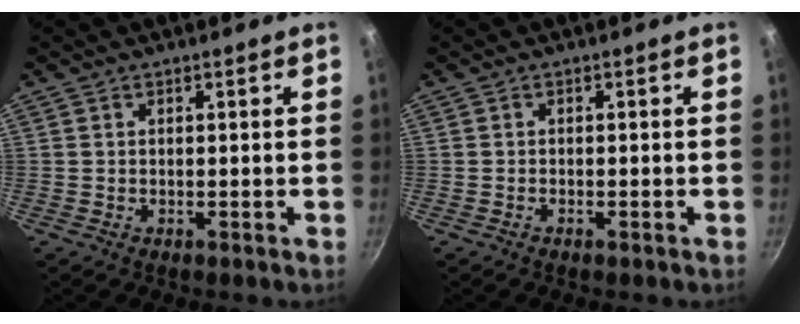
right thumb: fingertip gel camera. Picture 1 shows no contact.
{"total": 0.6, "force": [-0.5, 0.0, 0.3], "torque": [-0.010, 0.003, -0.009]}